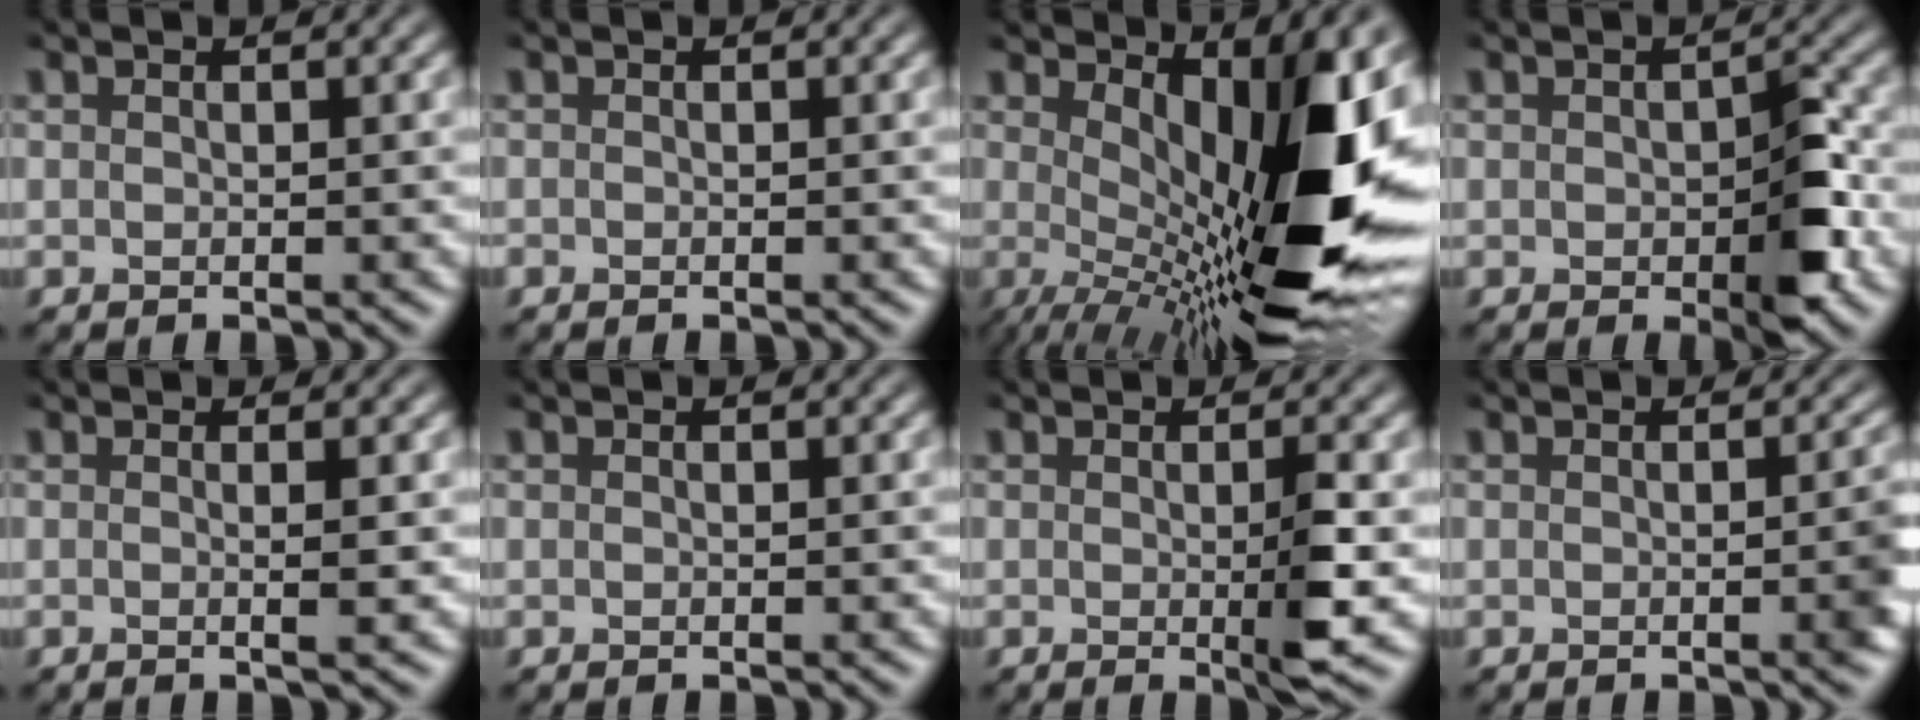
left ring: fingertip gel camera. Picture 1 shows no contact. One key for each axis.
{"total": 0.0}
{"total": 13.3, "fx": 0.7, "fy": 4.7, "fz": 12.4, "tx": -0.168, "ty": -0.009, "tz": 0.016}
{"total": 4.0, "fx": -1.0, "fy": 1.9, "fz": 3.4, "tx": -0.056, "ty": -0.005, "tz": -0.009}
{"total": 2.3, "fx": -0.2, "fy": 0.7, "fz": 2.2, "tx": -0.032, "ty": 0.003, "tz": -0.017}
{"total": 0.0}
{"total": 2.9, "fx": -0.5, "fy": 0.2, "fz": 2.8, "tx": -0.050, "ty": -0.012, "tz": -0.006}
{"total": 3.6, "fx": -0.4, "fy": 1.1, "fz": 3.4, "tx": -0.029, "ty": 0.006, "tz": -0.006}